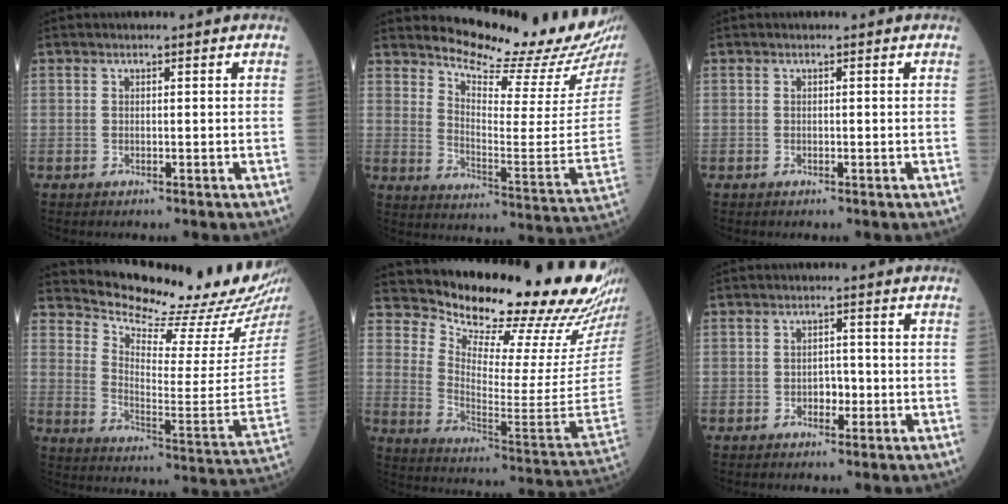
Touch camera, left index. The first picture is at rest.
{"total": 16.7, "force": [15.5, 0.0, 6.2], "torque": [-0.105, -0.103, 0.207]}
{"total": 0.0}
{"total": 19.7, "force": [18.6, 0.9, 6.4], "torque": [-0.117, -0.111, 0.244]}
{"total": 25.3, "force": [23.0, 1.3, 10.6], "torque": [-0.181, -0.134, 0.304]}
{"total": 2.3, "force": [-0.9, 1.5, 1.6], "torque": [-0.019, 0.005, -0.014]}